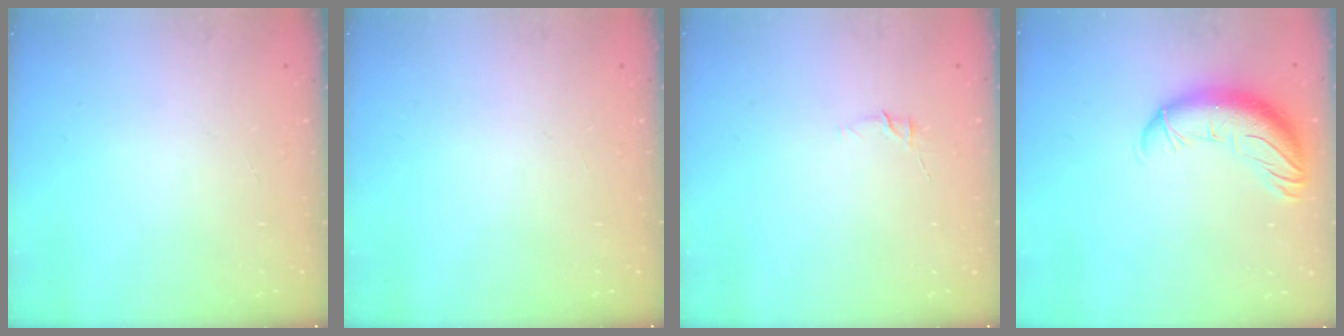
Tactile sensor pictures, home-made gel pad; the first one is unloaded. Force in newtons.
{"total": 0.0}
{"total": 4.5, "press": 4.4, "slide": 1.0}
{"total": 12.4, "press": 12.0, "slide": 2.9}